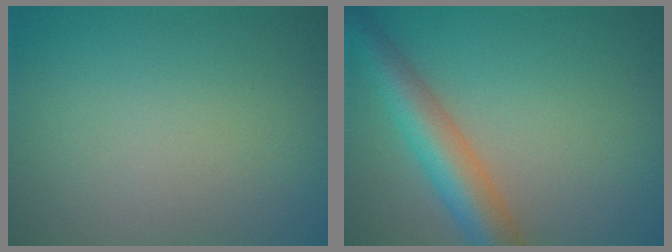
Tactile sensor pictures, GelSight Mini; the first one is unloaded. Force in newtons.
{"total": 6.0, "press": 6.0, "slide": 0.2}